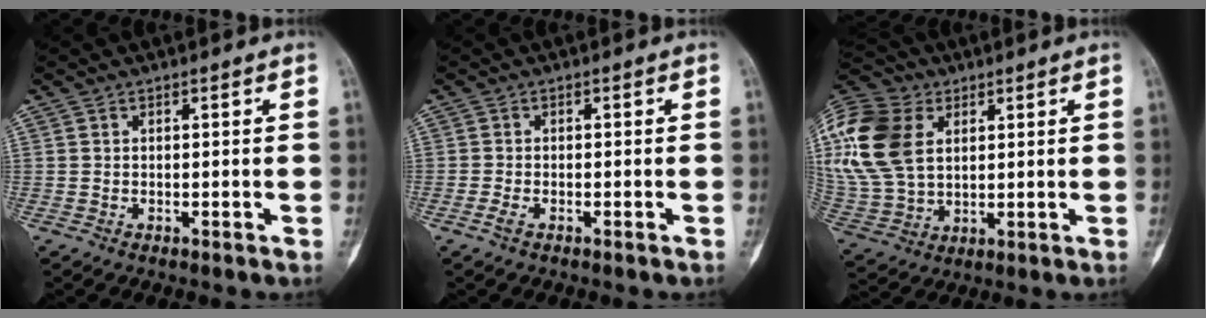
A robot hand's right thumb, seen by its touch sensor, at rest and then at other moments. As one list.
[{"total": 1.4, "force": [-0.9, 0.6, 1.0], "torque": [-0.025, 0.001, -0.020]}, {"total": 22.6, "force": [6.6, 15.7, 14.9], "torque": [-0.340, 0.012, 0.129]}]